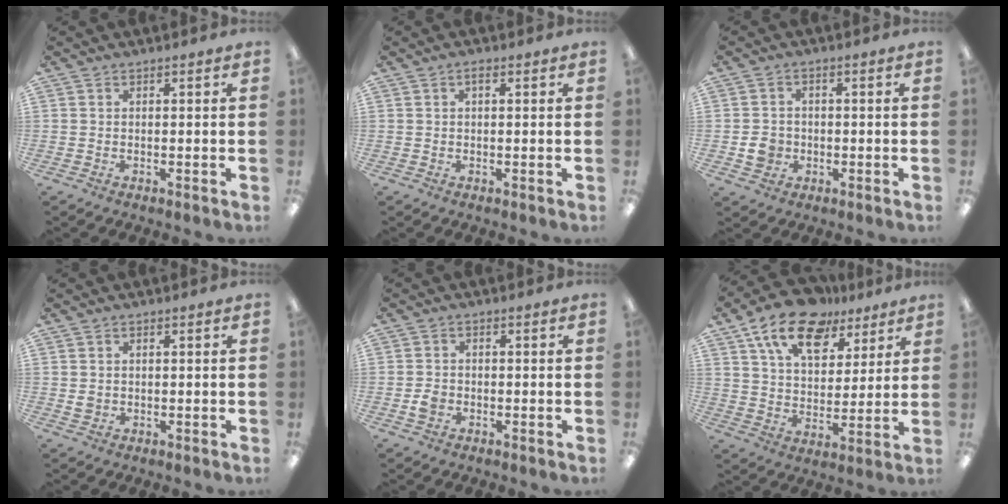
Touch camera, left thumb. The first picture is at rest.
{"total": 0.9, "force": [0.4, 0.4, 0.7], "torque": [-0.017, 0.003, 0.007]}
{"total": 4.5, "force": [-1.1, 4.1, 1.5], "torque": [-0.023, 0.002, -0.019]}
{"total": 1.5, "force": [0.3, 1.4, 0.4], "torque": [-0.001, 0.001, 0.002]}
{"total": 2.5, "force": [-0.9, 2.2, 0.9], "torque": [-0.015, 0.004, -0.016]}
{"total": 16.4, "force": [10.5, 9.3, 8.5], "torque": [-0.142, -0.053, 0.188]}